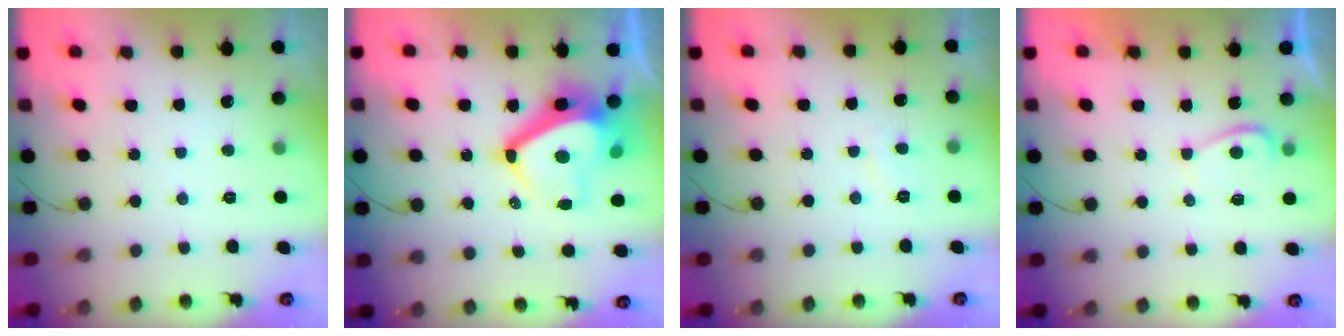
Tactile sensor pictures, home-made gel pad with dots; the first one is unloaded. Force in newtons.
{"total": 11.7, "press": 11.3, "slide": 3.0}
{"total": 1.6, "press": 1.5, "slide": 0.6}
{"total": 1.2, "press": 1.1, "slide": 0.6}